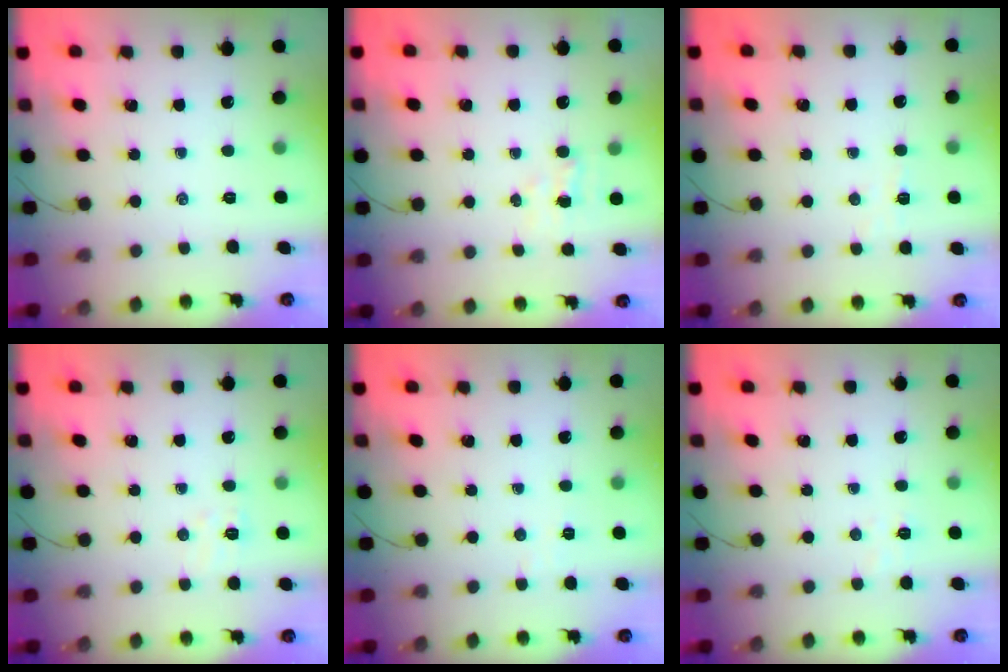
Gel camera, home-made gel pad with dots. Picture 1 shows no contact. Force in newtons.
{"total": 3.6, "press": 3.5, "slide": 1.0}
{"total": 2.9, "press": 2.7, "slide": 0.8}
{"total": 4.5, "press": 4.4, "slide": 1.1}
{"total": 2.2, "press": 2.1, "slide": 0.7}
{"total": 3.7, "press": 3.5, "slide": 1.1}